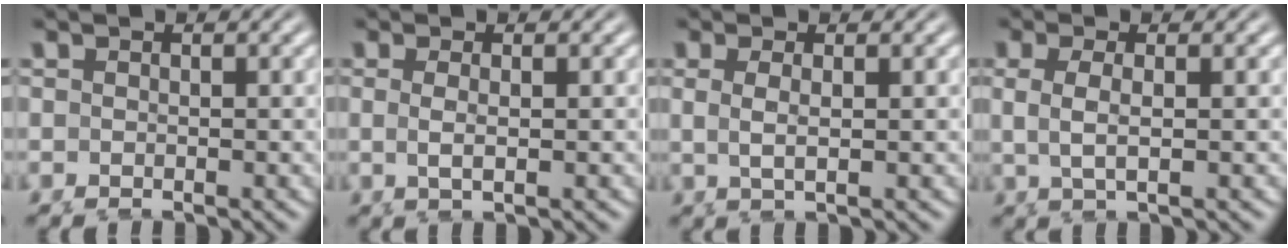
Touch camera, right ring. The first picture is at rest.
{"total": 1.6, "force": [0.4, -0.6, 1.4], "torque": [-0.032, -0.006, 0.015]}
{"total": 1.9, "force": [1.0, -0.2, 1.5], "torque": [-0.031, -0.003, 0.023]}
{"total": 2.8, "force": [1.5, 0.6, 2.3], "torque": [-0.041, 0.006, 0.026]}